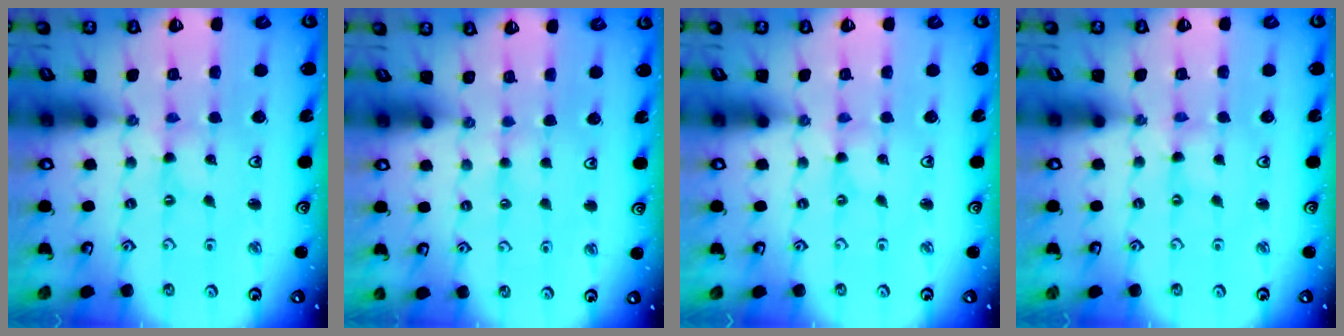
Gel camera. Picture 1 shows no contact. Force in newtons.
{"total": 1.1, "press": 1.1, "slide": 0.3}
{"total": 0.0}
{"total": 0.0}